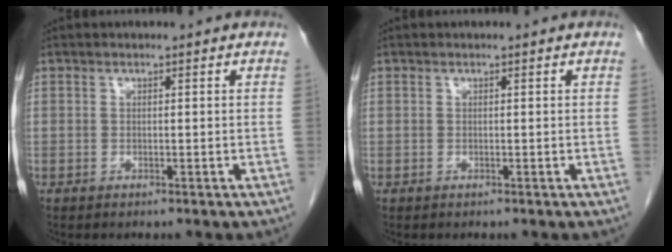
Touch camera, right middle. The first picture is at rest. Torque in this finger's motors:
{"motor_torque": [-0.15, -0.19, -0.05, -0.01]}